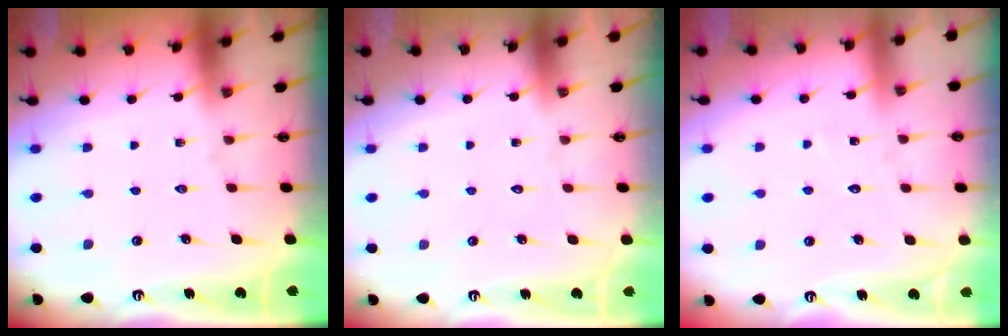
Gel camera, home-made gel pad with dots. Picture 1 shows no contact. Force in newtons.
{"total": 1.8, "press": 1.8, "slide": 0.1}
{"total": 4.9, "press": 4.9, "slide": 0.4}